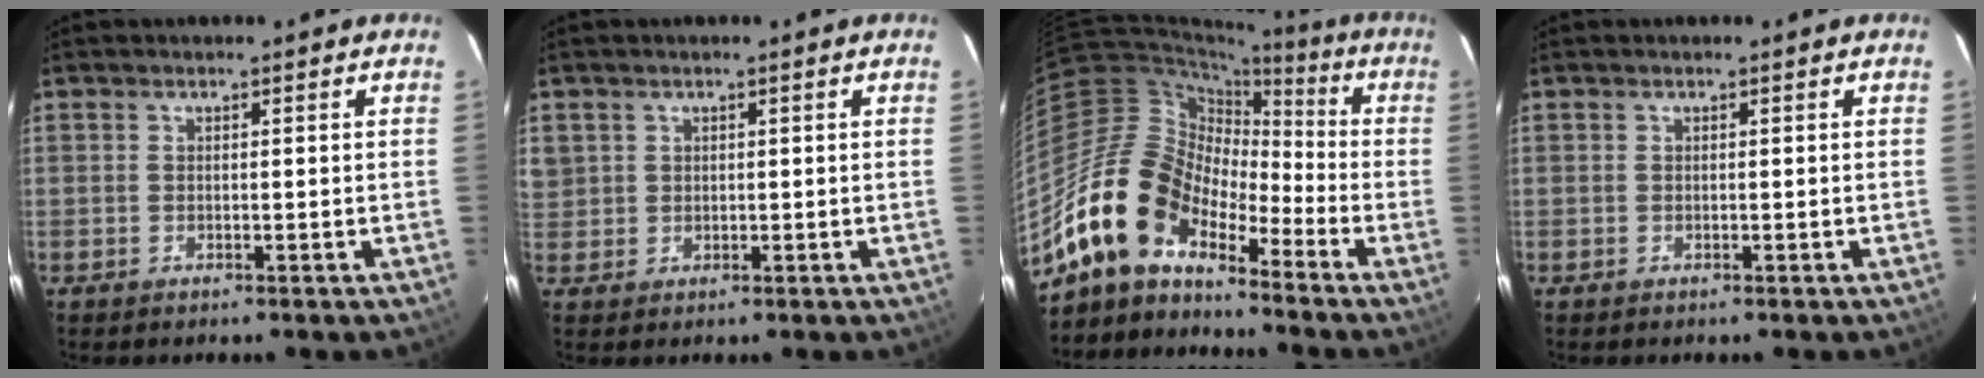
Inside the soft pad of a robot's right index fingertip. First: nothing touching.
{"total": 3.4, "force": [1.2, 3.1, 0.5], "torque": [-0.004, 0.008, 0.027]}
{"total": 14.7, "force": [-11.0, 7.4, 6.4], "torque": [-0.116, 0.018, -0.218]}
{"total": 0.0}